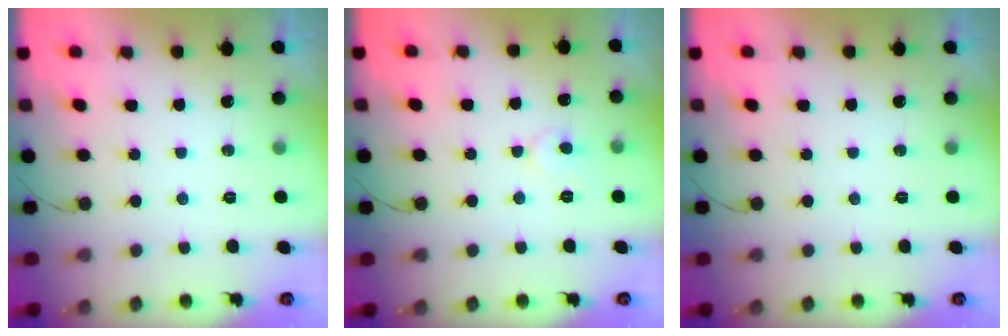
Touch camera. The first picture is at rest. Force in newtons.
{"total": 5.5, "press": 5.5, "slide": 0.4}
{"total": 0.0}